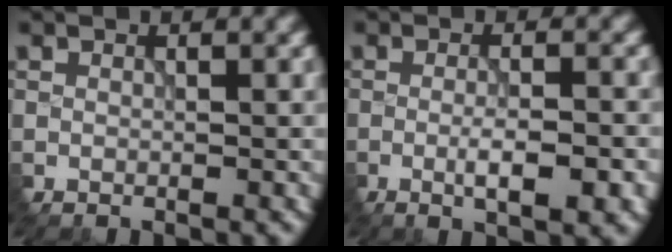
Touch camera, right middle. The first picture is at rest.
{"total": 3.2, "force": [-0.5, 0.4, 3.1], "torque": [-0.067, 0.004, -0.007]}